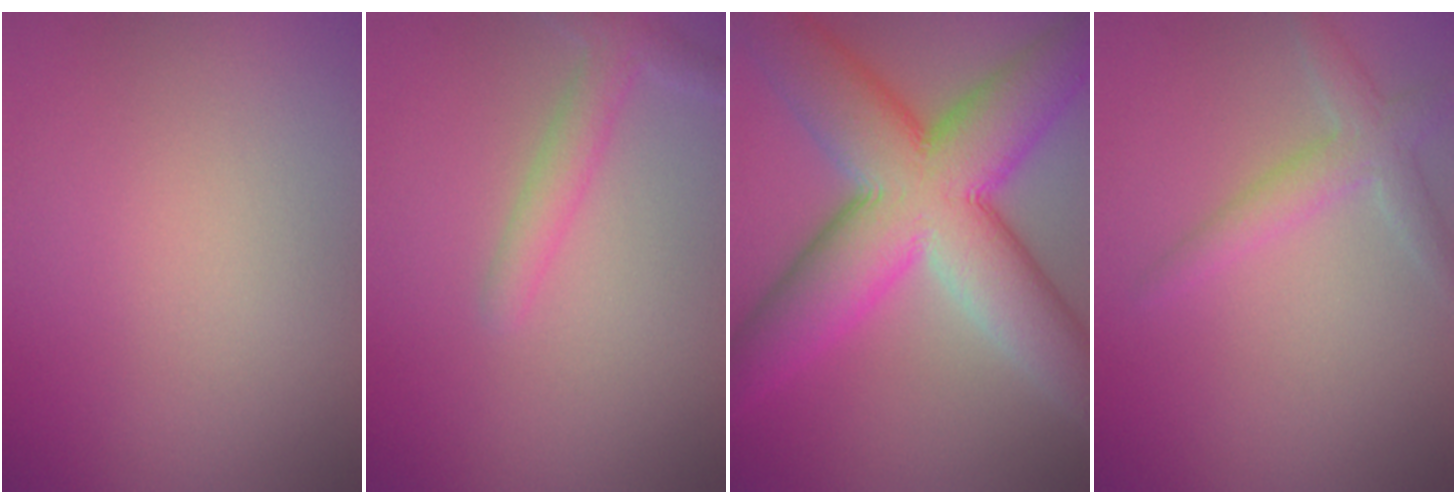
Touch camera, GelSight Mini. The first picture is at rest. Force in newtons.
{"total": 2.2, "press": 2.2, "slide": 0.1}
{"total": 14.0, "press": 14.0, "slide": 0.7}
{"total": 2.4, "press": 2.4, "slide": 0.1}